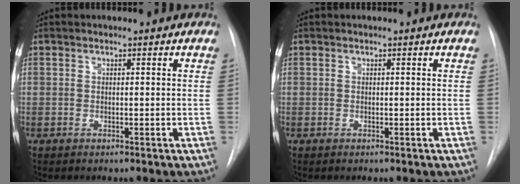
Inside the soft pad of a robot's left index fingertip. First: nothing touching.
{"total": 0.0}